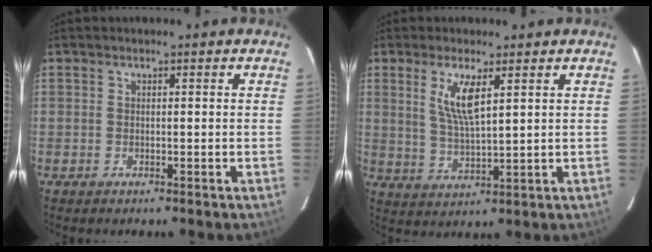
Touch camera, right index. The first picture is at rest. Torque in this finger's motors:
{"motor_torque": [0.30, 0.14, 0.40, 0.13]}